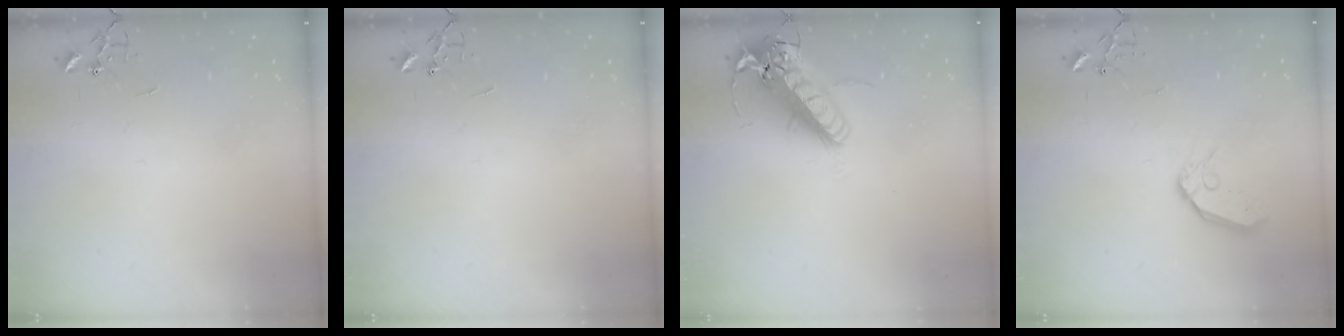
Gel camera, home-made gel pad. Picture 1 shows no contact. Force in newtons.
{"total": 0.0}
{"total": 21.1, "press": 20.8, "slide": 3.7}
{"total": 10.5, "press": 10.5, "slide": 1.3}